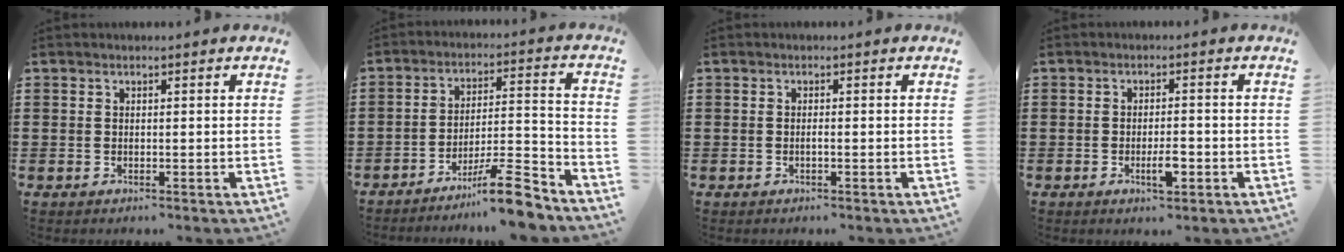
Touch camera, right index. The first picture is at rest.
{"total": 10.3, "force": [-8.2, 0.9, 6.1], "torque": [-0.087, 0.024, -0.151]}
{"total": 0.7, "force": [-0.3, 0.0, 0.6], "torque": [-0.012, -0.003, -0.006]}
{"total": 3.7, "force": [-1.4, 1.0, 3.3], "torque": [-0.061, -0.001, -0.025]}